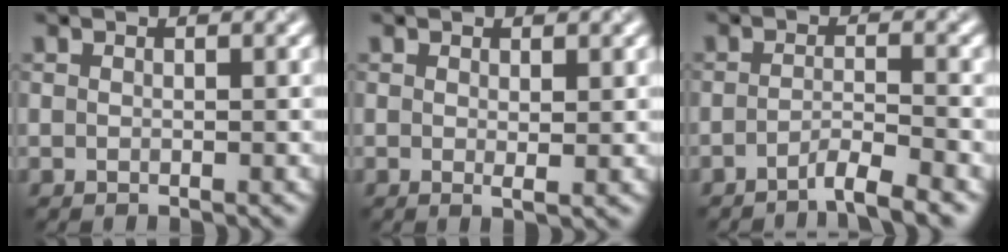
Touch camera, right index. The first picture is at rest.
{"total": 0.9, "force": [0.3, 0.1, 0.9], "torque": [-0.012, -0.006, 0.005]}
{"total": 2.9, "force": [-2.0, 0.3, 2.1], "torque": [-0.028, 0.003, -0.046]}